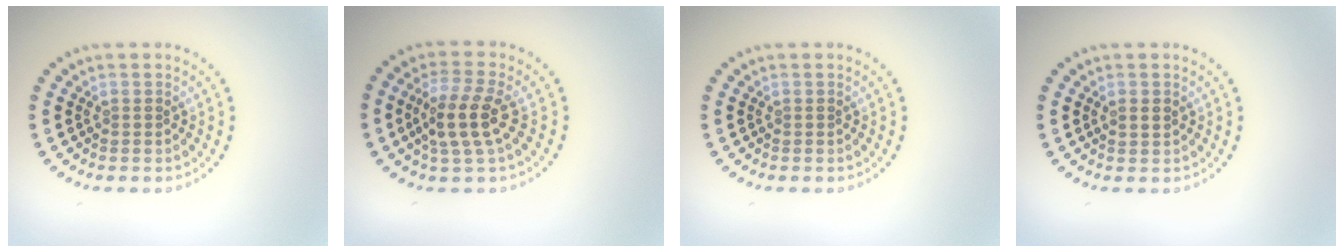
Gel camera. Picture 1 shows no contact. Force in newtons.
{"total": 3.7, "press": 3.4, "slide": 1.5}
{"total": 0.0}
{"total": 1.5, "press": 1.4, "slide": 0.1}